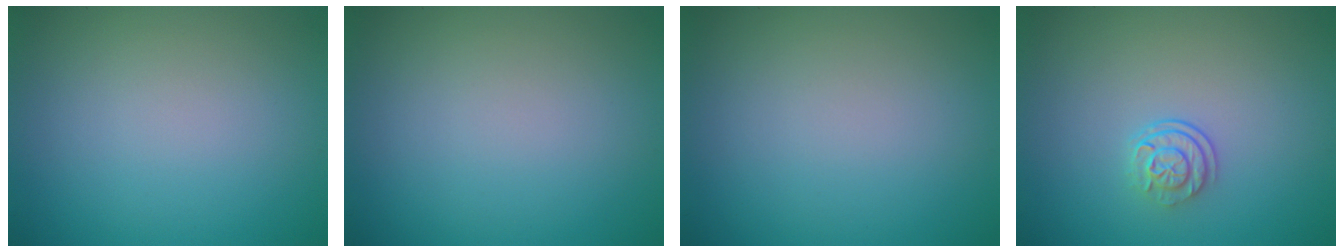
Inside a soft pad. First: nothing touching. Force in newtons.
{"total": 0.0}
{"total": 0.0}
{"total": 2.3, "press": 1.7, "slide": 1.5}